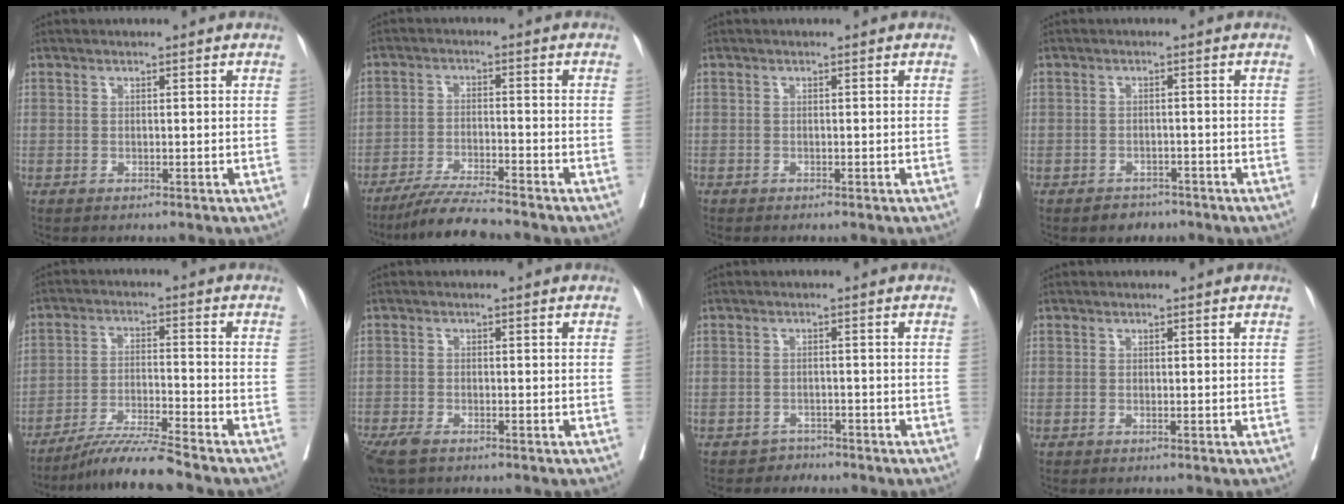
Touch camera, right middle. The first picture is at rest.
{"total": 7.1, "force": [-6.4, -0.7, 2.9], "torque": [-0.049, -0.024, -0.116]}
{"total": 0.0}
{"total": 2.7, "force": [-2.1, 1.6, 0.3], "torque": [-0.010, 0.005, -0.028]}
{"total": 7.8, "force": [-6.8, -1.5, 3.5], "torque": [-0.059, -0.023, -0.128]}
{"total": 5.2, "force": [-3.7, 2.0, 3.1], "torque": [-0.059, -0.012, -0.064]}
{"total": 1.8, "force": [-1.5, 0.7, -0.7], "torque": [0.009, 0.001, -0.027]}
{"total": 0.0}